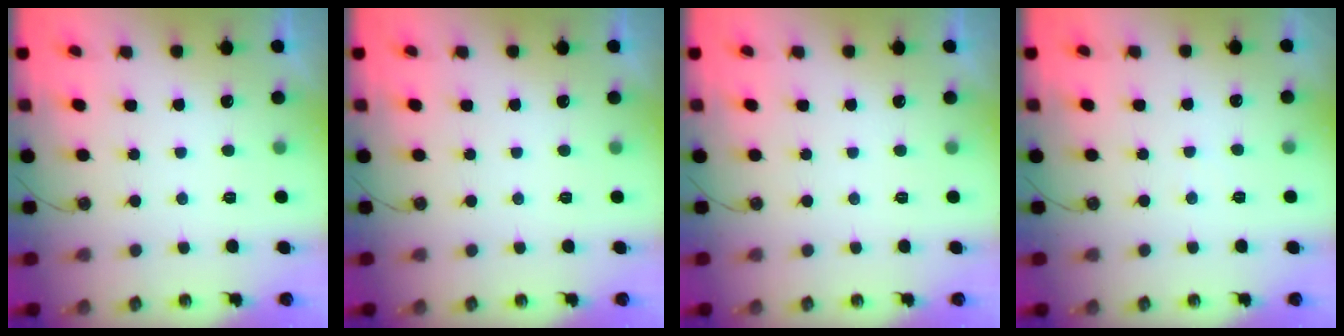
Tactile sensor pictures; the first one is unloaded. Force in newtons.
{"total": 0.0}
{"total": 0.0}
{"total": 2.4, "press": 2.4, "slide": 0.4}